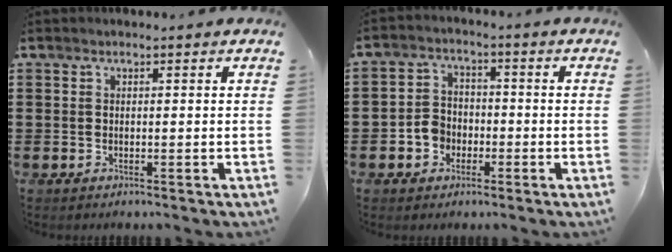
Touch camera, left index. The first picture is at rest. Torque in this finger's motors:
{"motor_torque": [0.30, 0.28, 0.08, 0.03]}